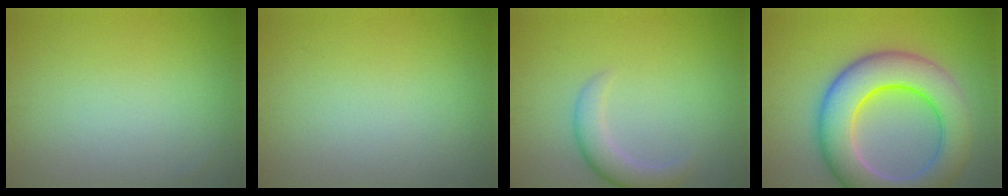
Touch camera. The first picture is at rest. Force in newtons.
{"total": 0.0}
{"total": 2.9, "press": 2.9, "slide": 0.2}
{"total": 10.3, "press": 10.3, "slide": 0.5}